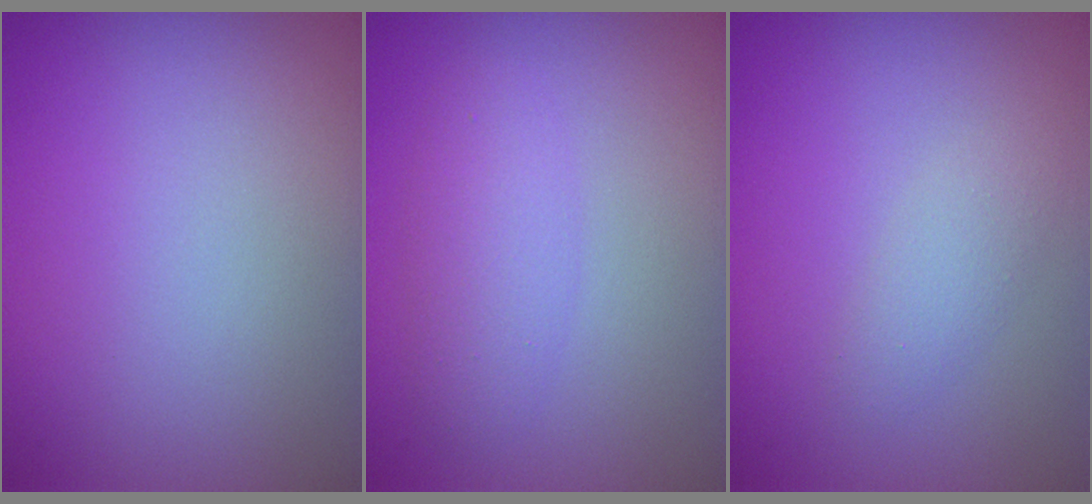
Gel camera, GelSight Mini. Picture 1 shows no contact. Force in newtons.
{"total": 2.3, "press": 2.3, "slide": 0.0}
{"total": 1.5, "press": 1.5, "slide": 0.0}